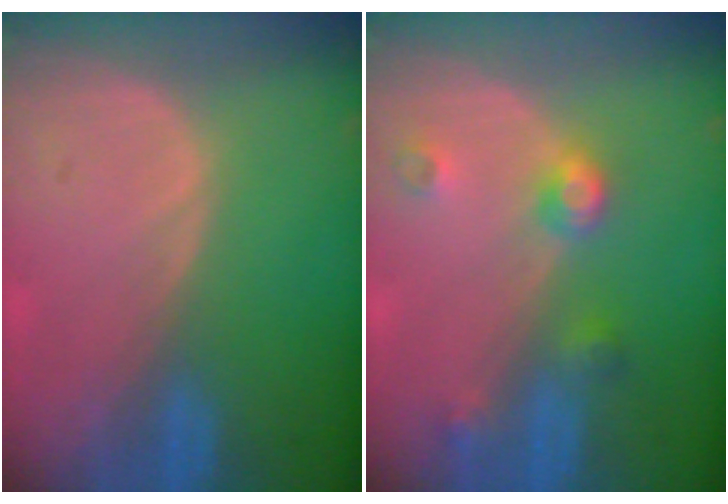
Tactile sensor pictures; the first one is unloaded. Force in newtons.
{"total": 4.4, "press": 3.9, "slide": 2.1}